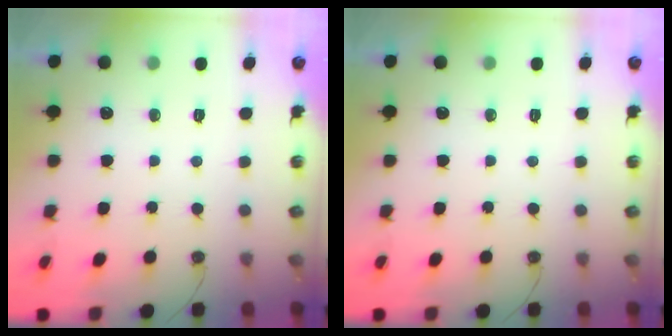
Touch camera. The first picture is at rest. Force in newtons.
{"total": 0.0}